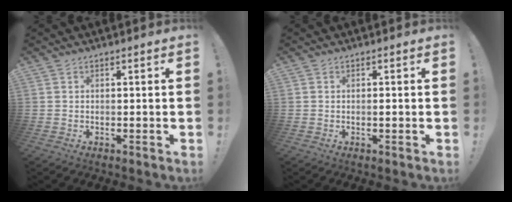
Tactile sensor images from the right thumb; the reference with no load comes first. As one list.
[{"total": 0.7, "force": [-0.4, 0.1, 0.6], "torque": [-0.009, 0.000, -0.008]}]